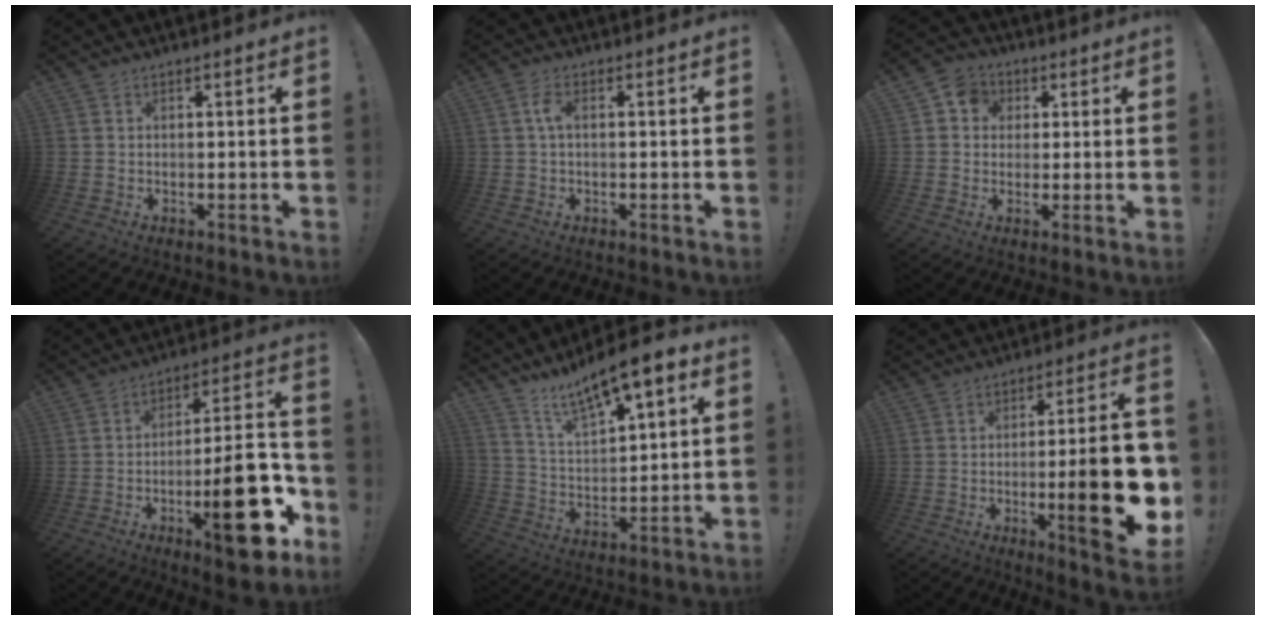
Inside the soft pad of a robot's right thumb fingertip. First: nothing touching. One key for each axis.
{"total": 3.6, "fx": 0.2, "fy": 1.4, "fz": 3.3, "tx": -0.070, "ty": 0.007, "tz": 0.002}
{"total": 7.3, "fx": 1.2, "fy": 6.7, "fz": 2.6, "tx": -0.030, "ty": 0.007, "tz": 0.026}
{"total": 23.2, "fx": -8.8, "fy": 7.2, "fz": 20.3, "tx": -0.276, "ty": 0.047, "tz": -0.131}
{"total": 11.6, "fx": 9.1, "fy": 2.9, "fz": 6.5, "tx": -0.115, "ty": -0.067, "tz": 0.154}
{"total": 21.3, "fx": -4.1, "fy": 4.4, "fz": 20.4, "tx": -0.287, "ty": 0.002, "tz": -0.055}